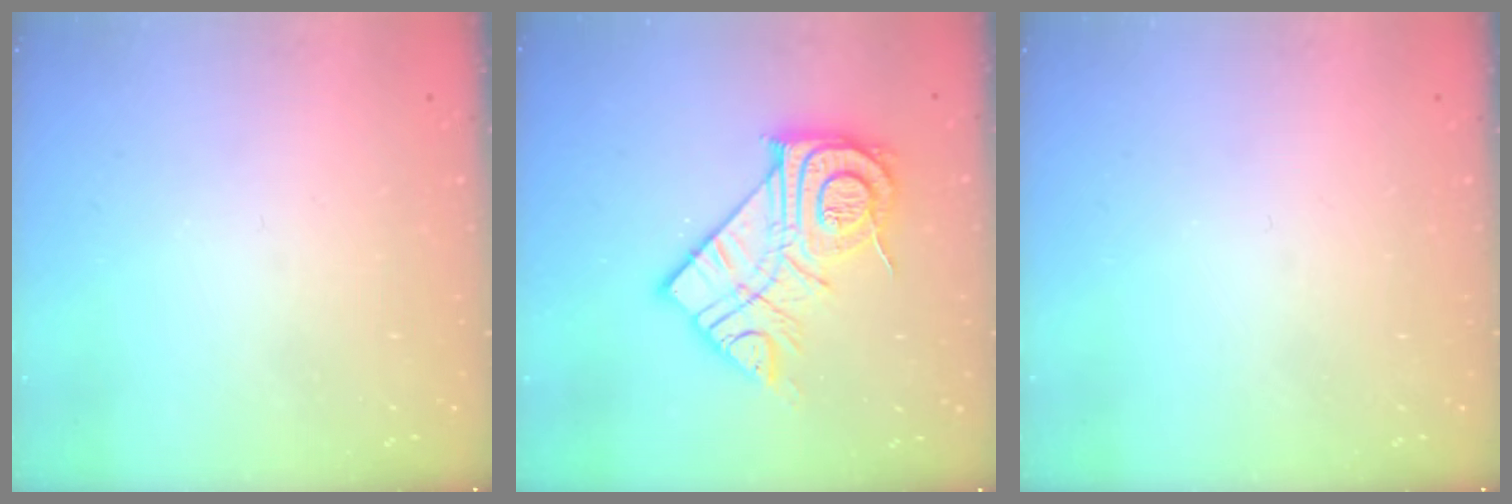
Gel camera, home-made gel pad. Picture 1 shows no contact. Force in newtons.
{"total": 17.8, "press": 17.8, "slide": 1.2}
{"total": 0.0}